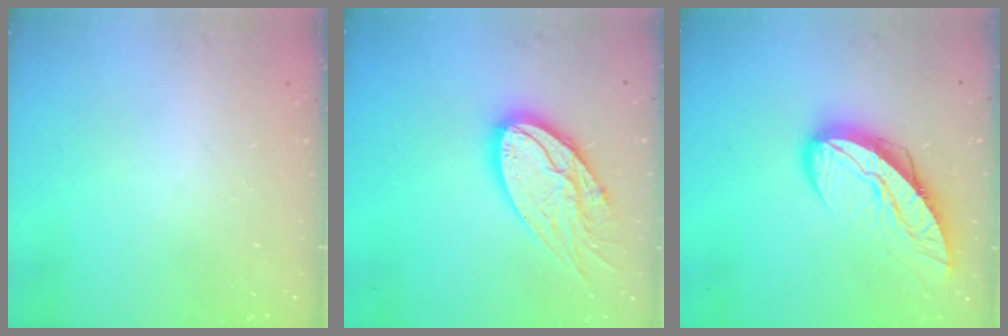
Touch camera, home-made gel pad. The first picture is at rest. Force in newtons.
{"total": 17.3, "press": 17.3, "slide": 1.5}
{"total": 11.4, "press": 11.4, "slide": 0.7}